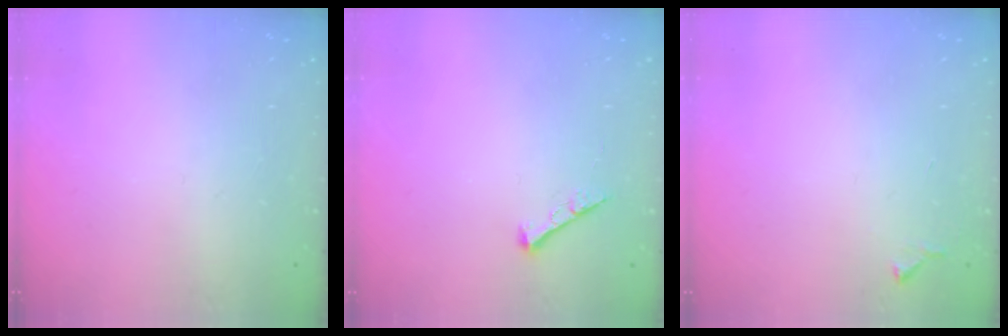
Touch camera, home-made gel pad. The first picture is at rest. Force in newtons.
{"total": 3.9, "press": 3.9, "slide": 0.5}
{"total": 4.4, "press": 4.4, "slide": 0.7}